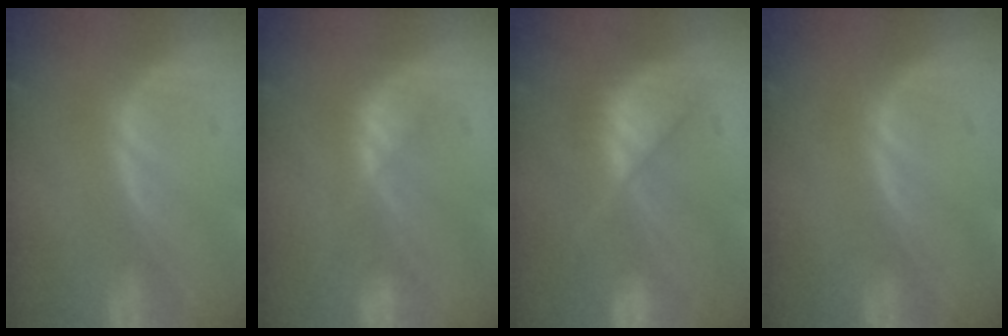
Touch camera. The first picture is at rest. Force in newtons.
{"total": 3.3, "press": 3.2, "slide": 0.7}
{"total": 7.2, "press": 7.2, "slide": 0.6}
{"total": 0.0}